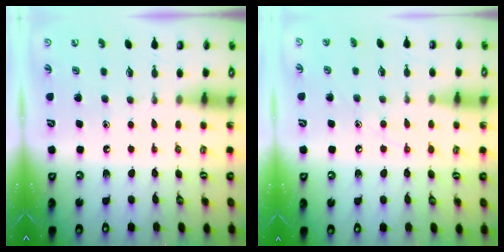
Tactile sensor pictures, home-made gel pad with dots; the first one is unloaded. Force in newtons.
{"total": 6.4, "press": 6.4, "slide": 0.3}